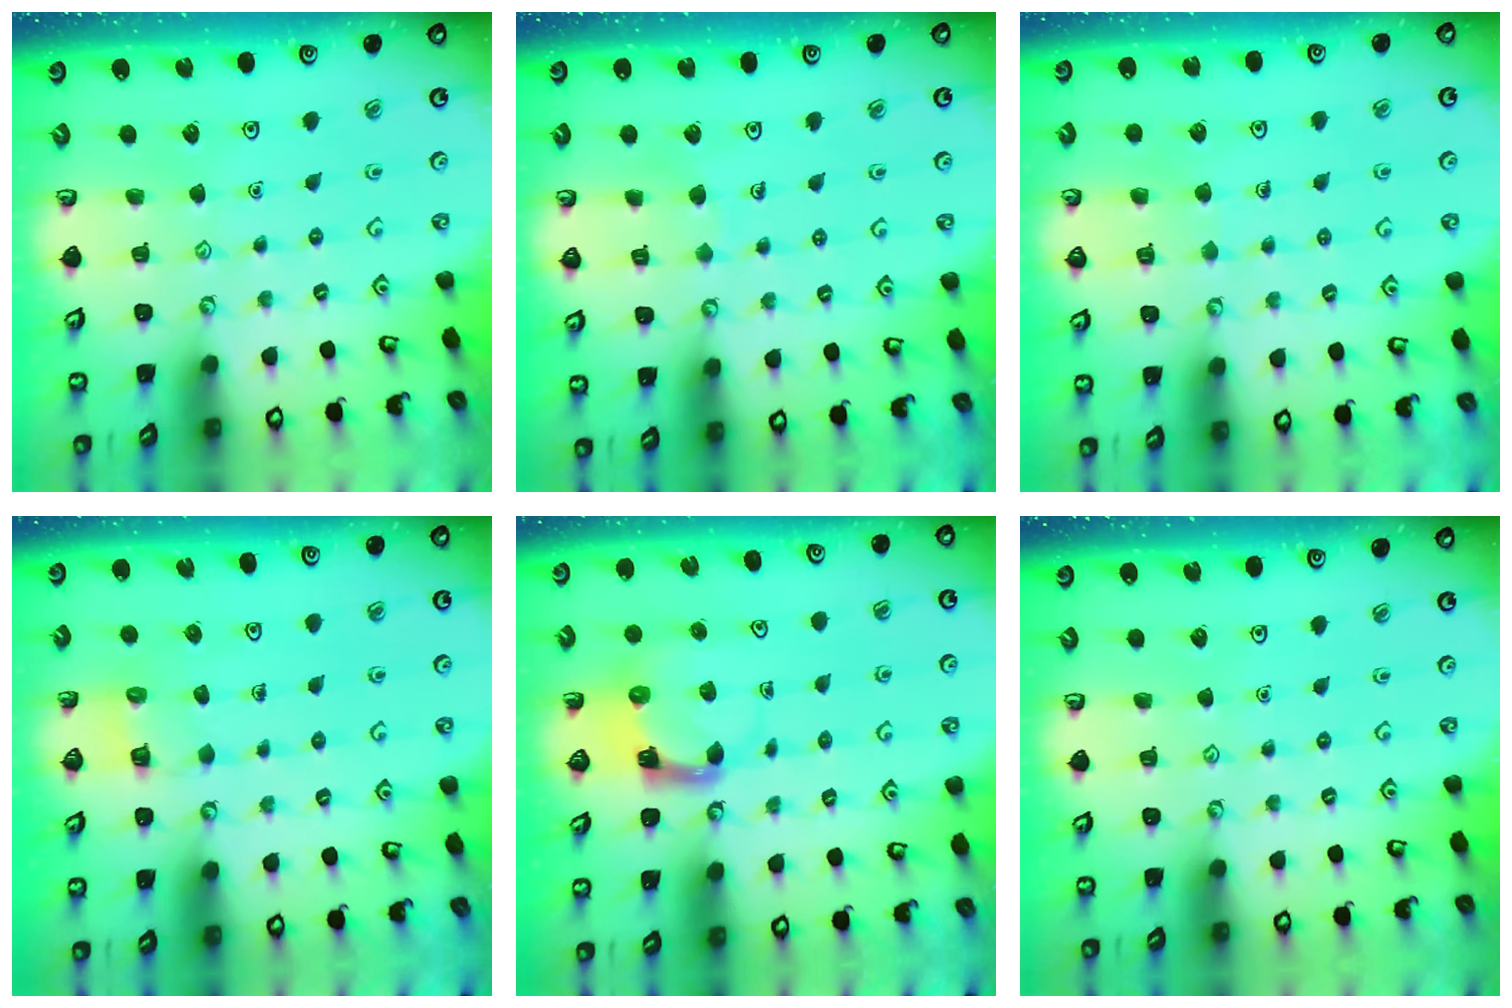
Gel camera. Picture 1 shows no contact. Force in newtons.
{"total": 3.6, "press": 3.6, "slide": 0.2}
{"total": 4.8, "press": 4.8, "slide": 0.4}
{"total": 3.0, "press": 3.0, "slide": 0.1}
{"total": 3.9, "press": 3.9, "slide": 0.7}
{"total": 0.0}